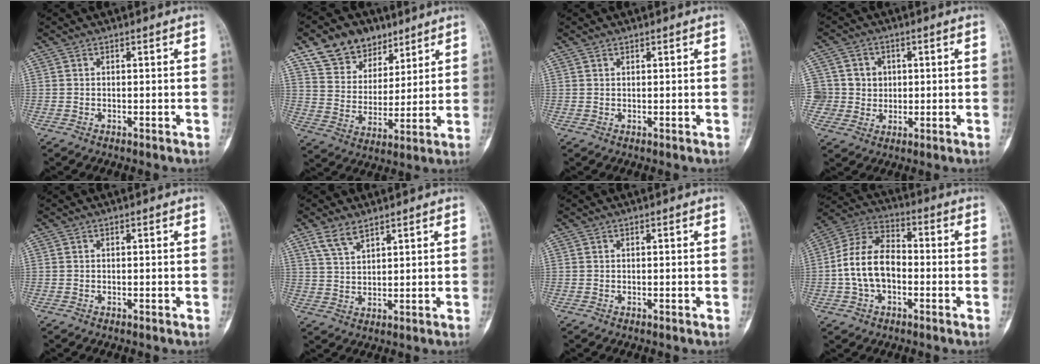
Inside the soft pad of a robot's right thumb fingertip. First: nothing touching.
{"total": 13.4, "force": [9.0, 8.9, 4.3], "torque": [-0.036, -0.038, 0.165]}
{"total": 0.6, "force": [0.5, 0.3, 0.1], "torque": [-0.003, -0.003, 0.008]}
{"total": 7.2, "force": [1.1, 7.1, 0.7], "torque": [0.029, 0.011, 0.019]}
{"total": 0.0}
{"total": 5.0, "force": [3.6, 2.2, 2.8], "torque": [-0.053, -0.014, 0.077]}
{"total": 0.0}
{"total": 12.6, "force": [-1.5, 8.2, 9.4], "torque": [-0.170, 0.039, -0.038]}